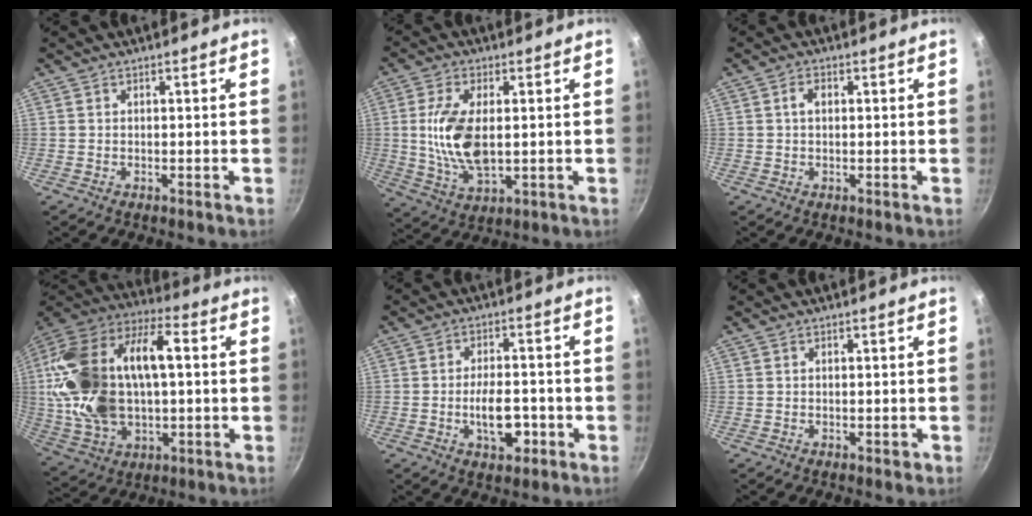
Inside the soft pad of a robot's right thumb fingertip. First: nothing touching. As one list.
[{"total": 12.4, "force": [0.7, 6.2, 10.7], "torque": [-0.214, -0.012, 0.021]}, {"total": 2.1, "force": [0.3, 1.3, 1.6], "torque": [-0.029, 0.008, 0.004]}, {"total": 28.3, "force": [2.3, 15.4, 23.6], "torque": [-0.485, 0.017, 0.039]}, {"total": 7.4, "force": [-2.2, 3.8, 5.9], "torque": [-0.083, 0.015, -0.032]}, {"total": 0.5, "force": [-0.2, 0.3, 0.4], "torque": [0.000, 0.000, -0.002]}]